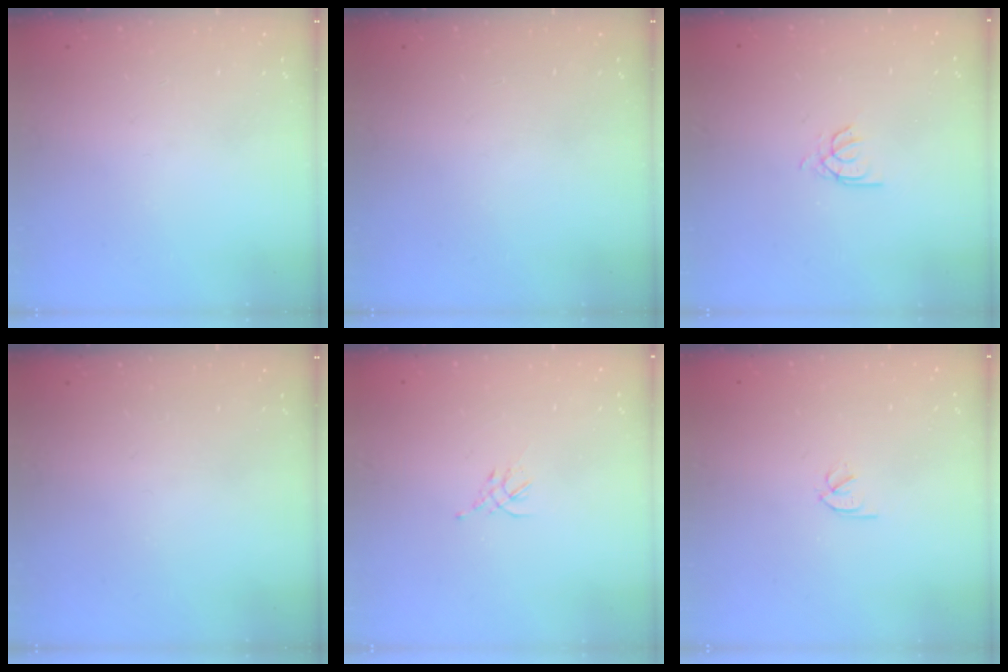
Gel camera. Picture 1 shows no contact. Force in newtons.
{"total": 0.0}
{"total": 2.6, "press": 2.6, "slide": 0.2}
{"total": 0.0}
{"total": 1.5, "press": 1.4, "slide": 0.6}
{"total": 1.8, "press": 1.7, "slide": 0.5}